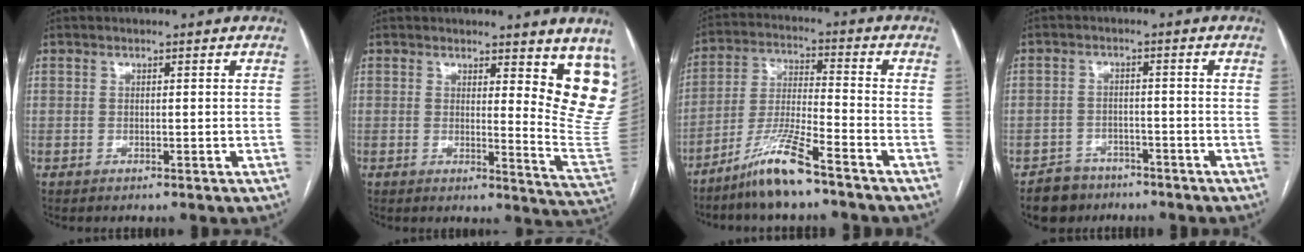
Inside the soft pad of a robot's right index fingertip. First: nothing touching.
{"total": 11.1, "force": [7.6, 2.1, 7.8], "torque": [-0.069, -0.046, 0.066]}
{"total": 9.6, "force": [-7.2, 0.2, 6.3], "torque": [-0.132, -0.021, -0.142]}
{"total": 5.1, "force": [-3.8, 3.5, 0.0], "torque": [0.004, 0.009, -0.060]}